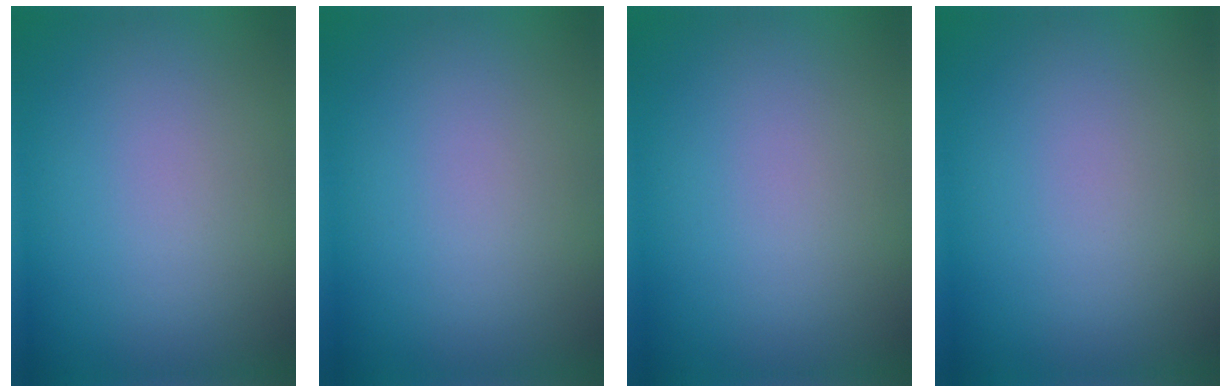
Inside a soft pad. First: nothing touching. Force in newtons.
{"total": 0.0}
{"total": 0.0}
{"total": 0.0}